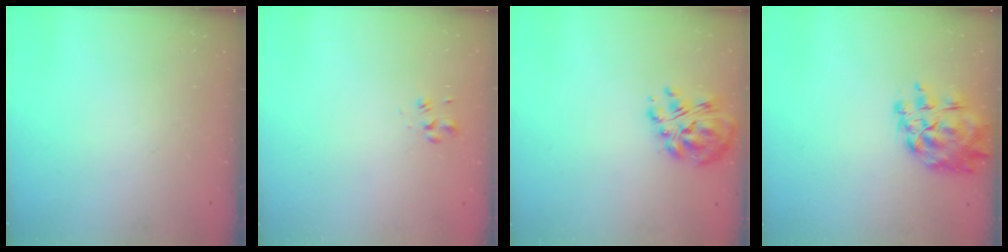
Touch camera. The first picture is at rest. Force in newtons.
{"total": 2.6, "press": 2.4, "slide": 1.0}
{"total": 9.5, "press": 9.2, "slide": 2.6}
{"total": 10.2, "press": 9.6, "slide": 3.5}